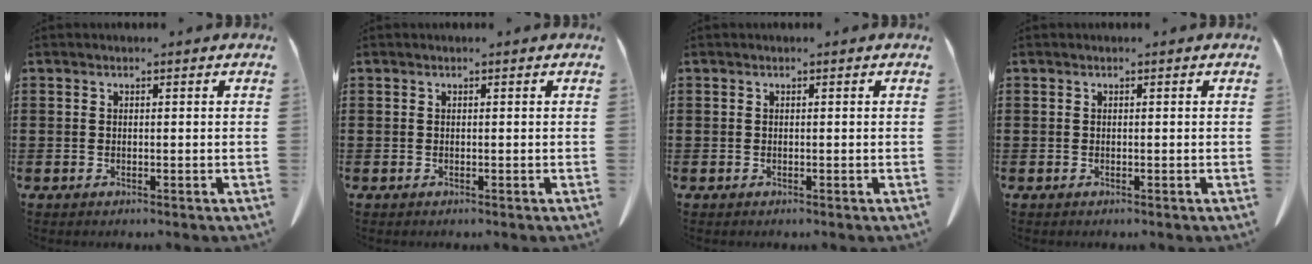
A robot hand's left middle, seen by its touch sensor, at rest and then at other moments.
{"total": 0.0}
{"total": 0.0}
{"total": 0.0}